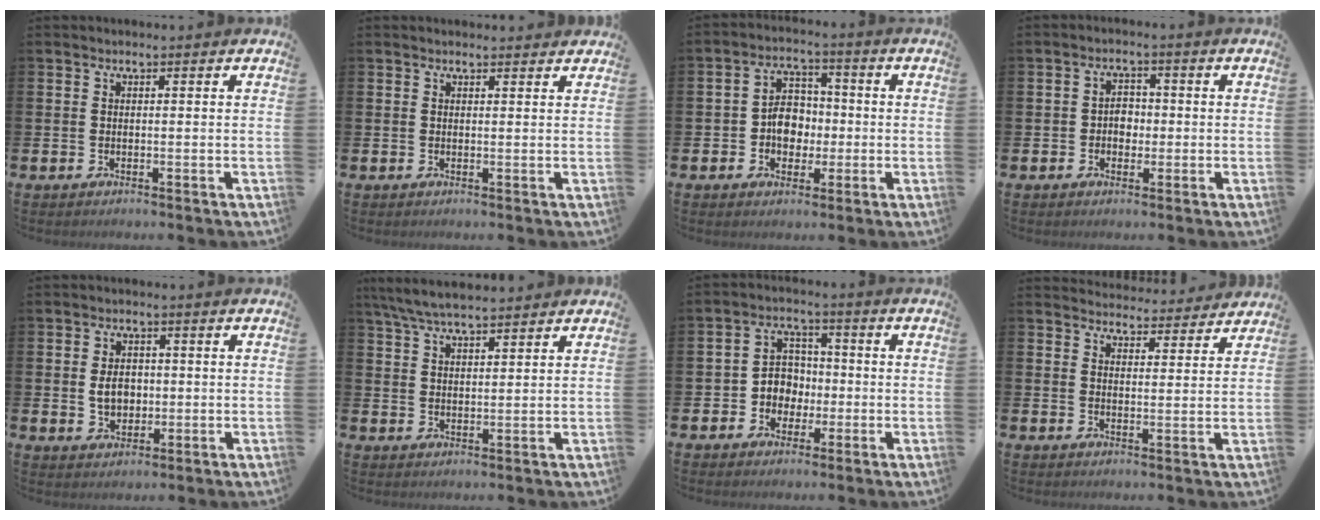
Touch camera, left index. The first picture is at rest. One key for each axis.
{"total": 0.9, "fx": 0.8, "fy": 0.2, "fz": 0.1, "tx": 0.008, "ty": -0.002, "tz": 0.013}
{"total": 5.5, "fx": -0.6, "fy": 4.4, "fz": 3.2, "tx": -0.054, "ty": 0.011, "tz": -0.019}
{"total": 2.8, "fx": -0.4, "fy": 2.2, "fz": 1.6, "tx": -0.018, "ty": 0.001, "tz": -0.015}
{"total": 3.9, "fx": 0.1, "fy": 3.0, "fz": 2.5, "tx": -0.030, "ty": 0.003, "tz": -0.007}
{"total": 5.8, "fx": 5.4, "fy": 0.9, "fz": 2.0, "tx": -0.059, "ty": -0.012, "tz": 0.101}
{"total": 4.8, "fx": -0.6, "fy": 4.5, "fz": 1.5, "tx": -0.038, "ty": 0.004, "tz": -0.019}
{"total": 4.0, "fx": 3.9, "fy": 0.8, "fz": -0.2, "tx": 0.003, "ty": -0.029, "tz": 0.067}